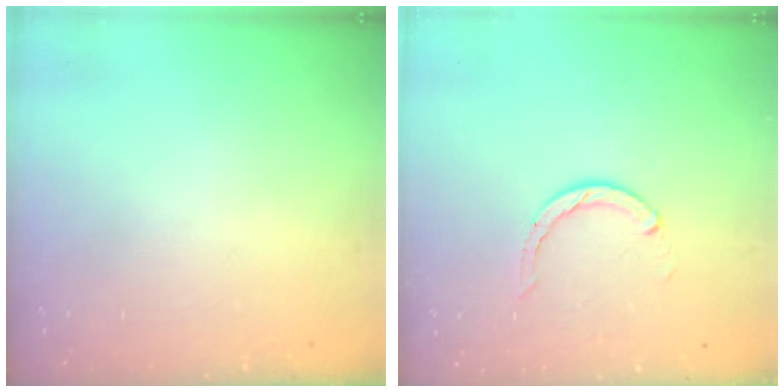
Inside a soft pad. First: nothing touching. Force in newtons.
{"total": 2.0, "press": 2.0, "slide": 0.3}